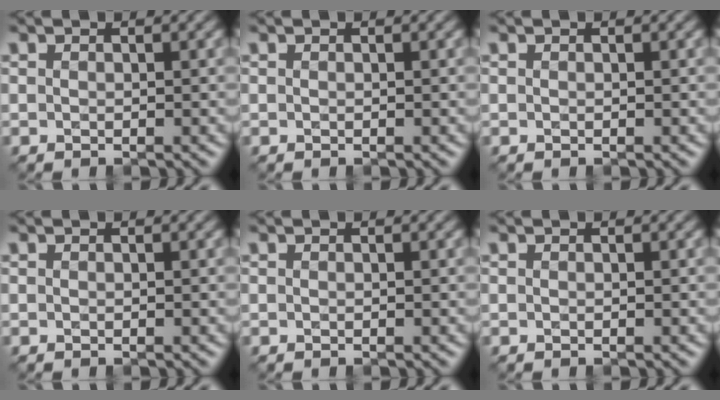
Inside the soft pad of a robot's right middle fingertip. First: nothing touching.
{"total": 0.0}
{"total": 0.0}
{"total": 0.0}
{"total": 0.0}
{"total": 0.0}